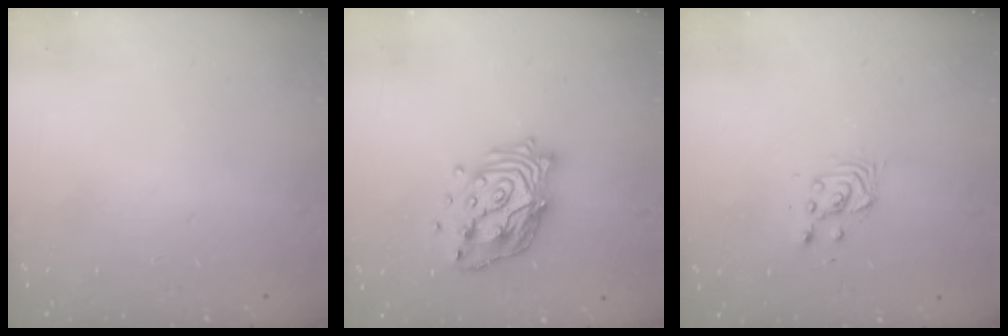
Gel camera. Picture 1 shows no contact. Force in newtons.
{"total": 15.2, "press": 15.1, "slide": 1.5}
{"total": 3.1, "press": 3.1, "slide": 0.3}